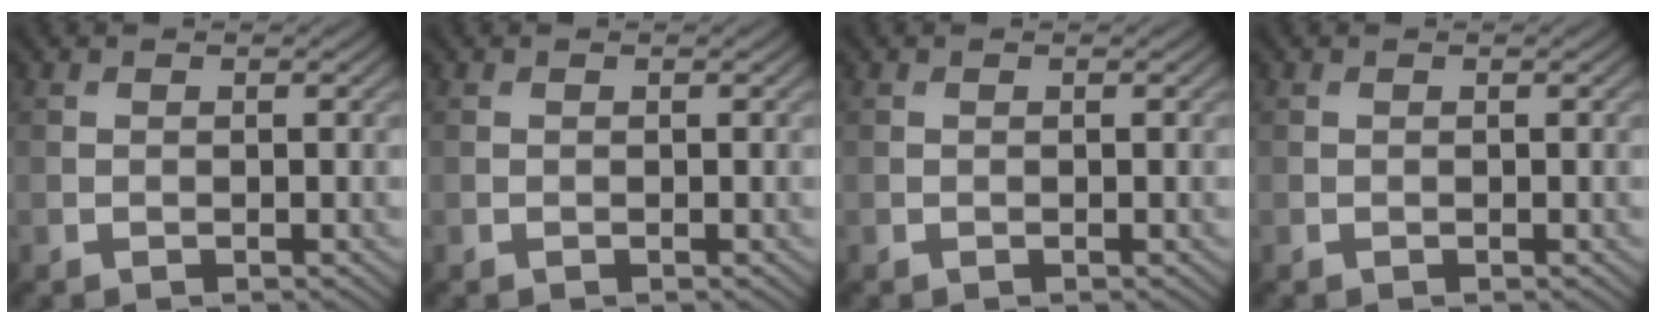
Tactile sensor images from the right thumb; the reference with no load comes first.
{"total": 0.0}
{"total": 0.0}
{"total": 0.0}